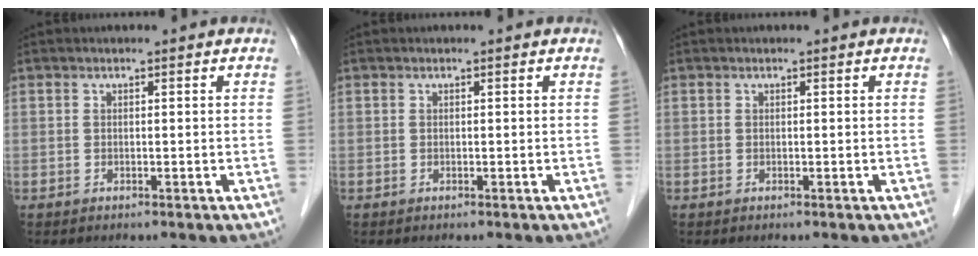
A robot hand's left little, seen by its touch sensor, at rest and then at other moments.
{"total": 0.0}
{"total": 0.0}